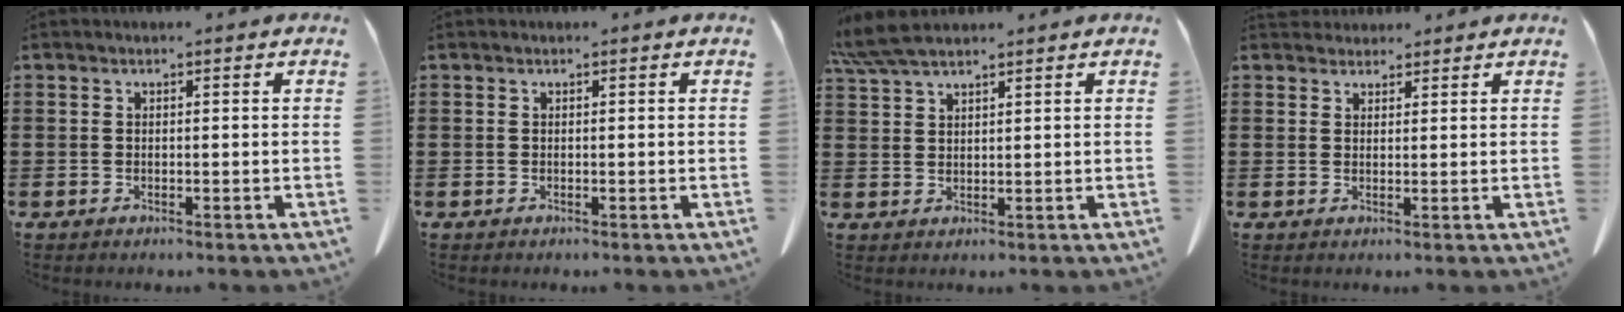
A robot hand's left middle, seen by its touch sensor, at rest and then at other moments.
{"total": 0.0}
{"total": 5.2, "force": [4.3, 0.8, 2.8], "torque": [-0.067, -0.006, 0.082]}
{"total": 2.3, "force": [2.2, 0.8, 0.1], "torque": [-0.008, 0.000, 0.043]}